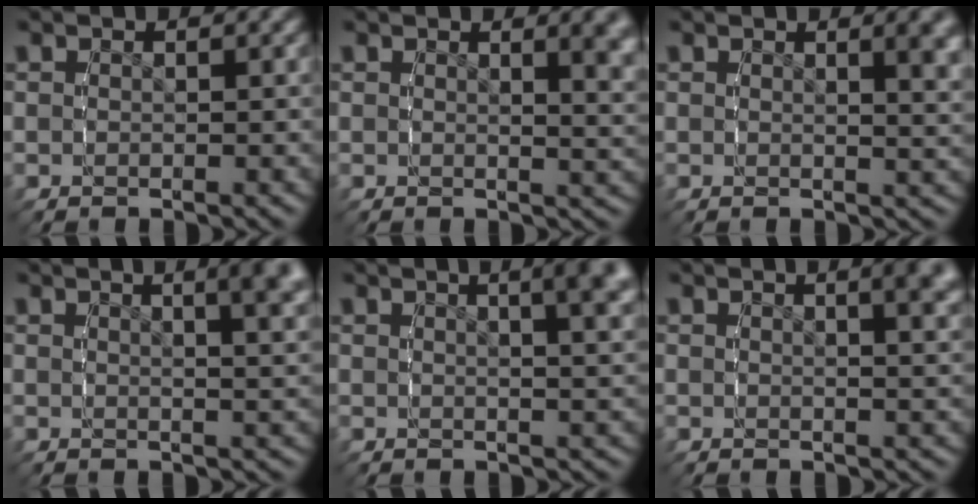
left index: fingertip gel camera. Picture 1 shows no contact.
{"total": 2.6, "force": [1.4, -0.1, 2.2], "torque": [-0.025, -0.007, 0.024]}
{"total": 2.3, "force": [1.1, -0.2, 2.0], "torque": [-0.024, -0.007, 0.020]}
{"total": 6.6, "force": [3.3, 1.9, 5.5], "torque": [-0.053, 0.015, 0.046]}
{"total": 7.5, "force": [3.5, 2.5, 6.1], "torque": [-0.060, 0.022, 0.047]}
{"total": 4.6, "force": [2.3, 0.9, 3.8], "torque": [-0.038, 0.009, 0.034]}